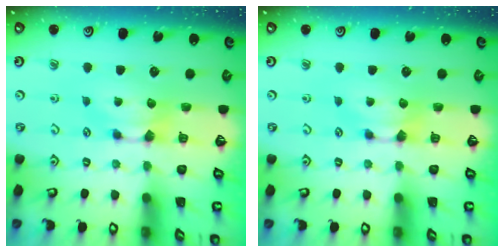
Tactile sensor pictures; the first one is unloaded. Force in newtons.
{"total": 0.0}